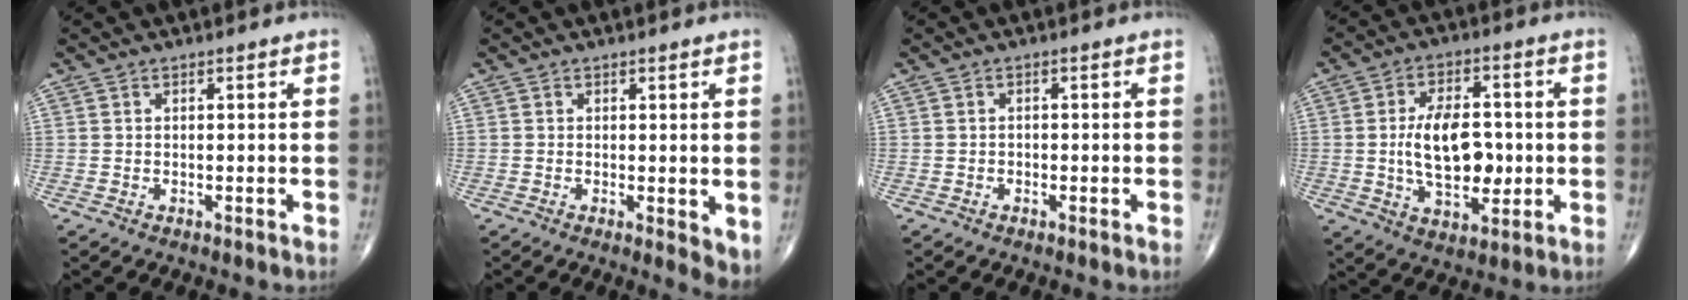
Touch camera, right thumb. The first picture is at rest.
{"total": 4.2, "force": [-0.1, 1.5, 3.9], "torque": [-0.049, -0.013, -0.003]}
{"total": 0.6, "force": [-0.3, 0.5, 0.2], "torque": [0.004, 0.003, -0.009]}
{"total": 13.3, "force": [-0.4, 7.6, 10.9], "torque": [-0.156, 0.004, -0.002]}